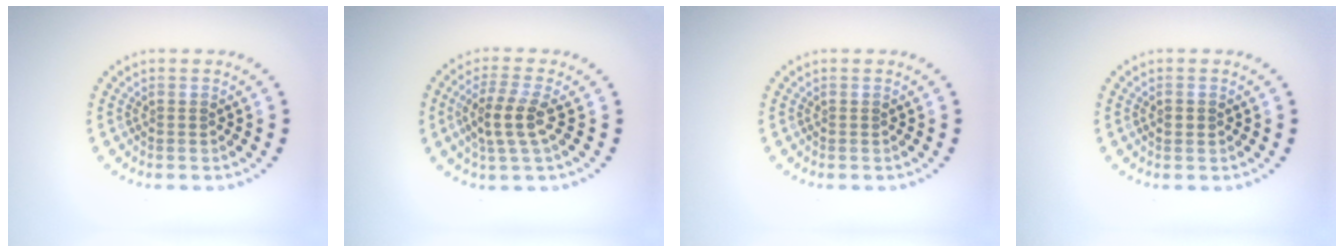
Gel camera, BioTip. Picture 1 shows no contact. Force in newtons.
{"total": 3.3, "press": 2.8, "slide": 1.6}
{"total": 0.0}
{"total": 1.2, "press": 1.2, "slide": 0.1}